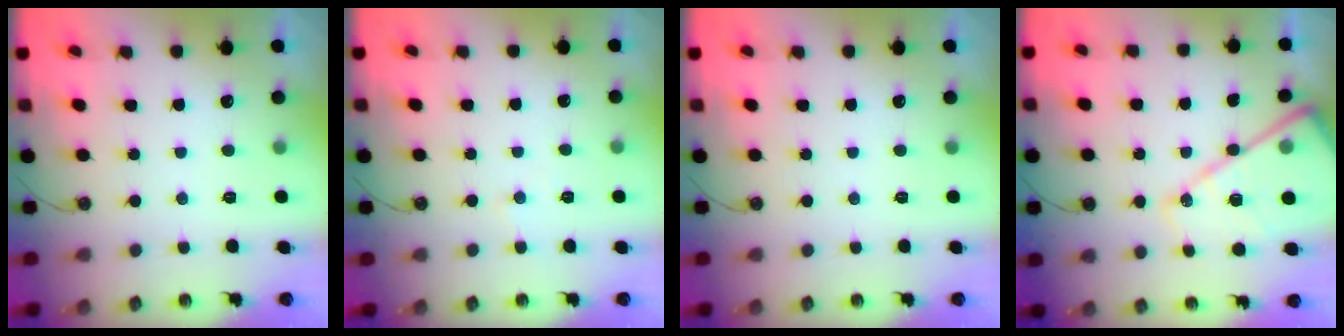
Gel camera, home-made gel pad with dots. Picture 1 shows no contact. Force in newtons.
{"total": 3.7, "press": 3.6, "slide": 0.6}
{"total": 0.0}
{"total": 16.9, "press": 16.8, "slide": 1.5}